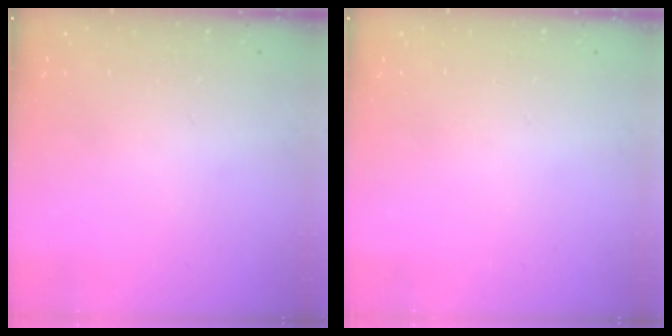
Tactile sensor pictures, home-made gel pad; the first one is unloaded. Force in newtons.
{"total": 0.0}